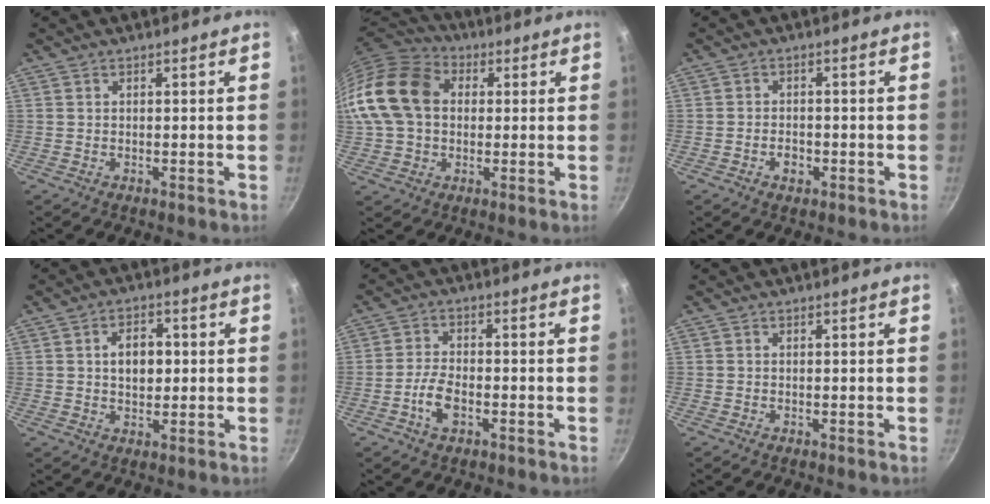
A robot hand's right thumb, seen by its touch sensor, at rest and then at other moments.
{"total": 16.5, "force": [2.1, 12.6, 10.5], "torque": [-0.189, 0.032, 0.024]}
{"total": 2.7, "force": [-1.3, 1.8, 1.5], "torque": [-0.019, 0.011, -0.022]}
{"total": 6.5, "force": [0.8, 4.3, 4.8], "torque": [-0.058, 0.007, 0.011]}
{"total": 5.2, "force": [-2.1, 2.6, 4.0], "torque": [-0.079, 0.017, -0.045]}
{"total": 0.0}